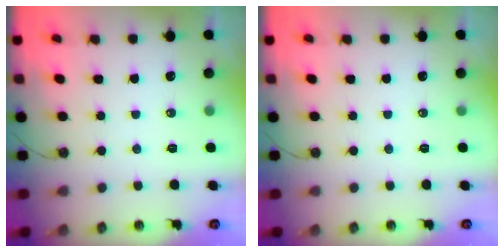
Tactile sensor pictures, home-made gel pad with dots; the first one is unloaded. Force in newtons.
{"total": 0.0}